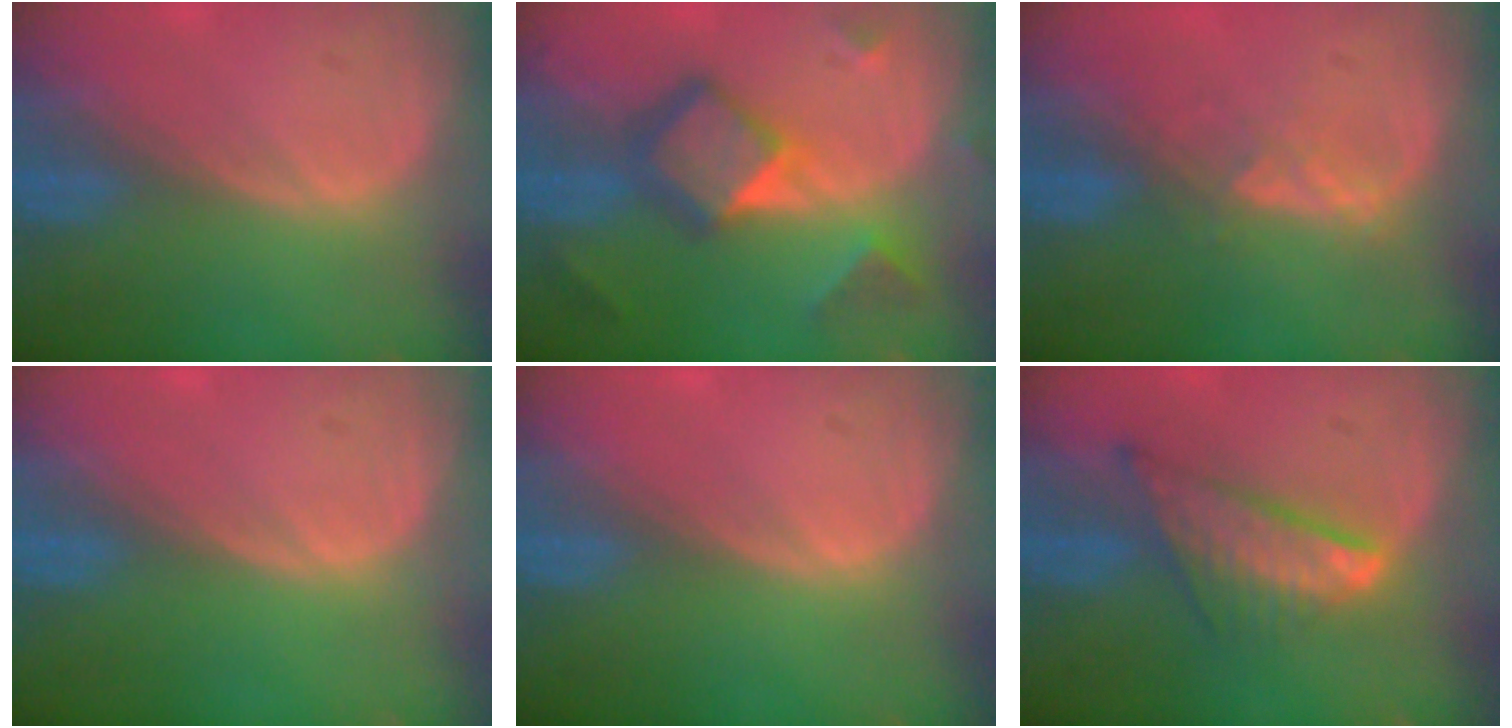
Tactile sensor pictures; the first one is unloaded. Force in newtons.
{"total": 8.0, "press": 8.0, "slide": 0.5}
{"total": 2.9, "press": 2.8, "slide": 0.7}
{"total": 0.0}
{"total": 0.0}
{"total": 7.6, "press": 6.6, "slide": 3.7}